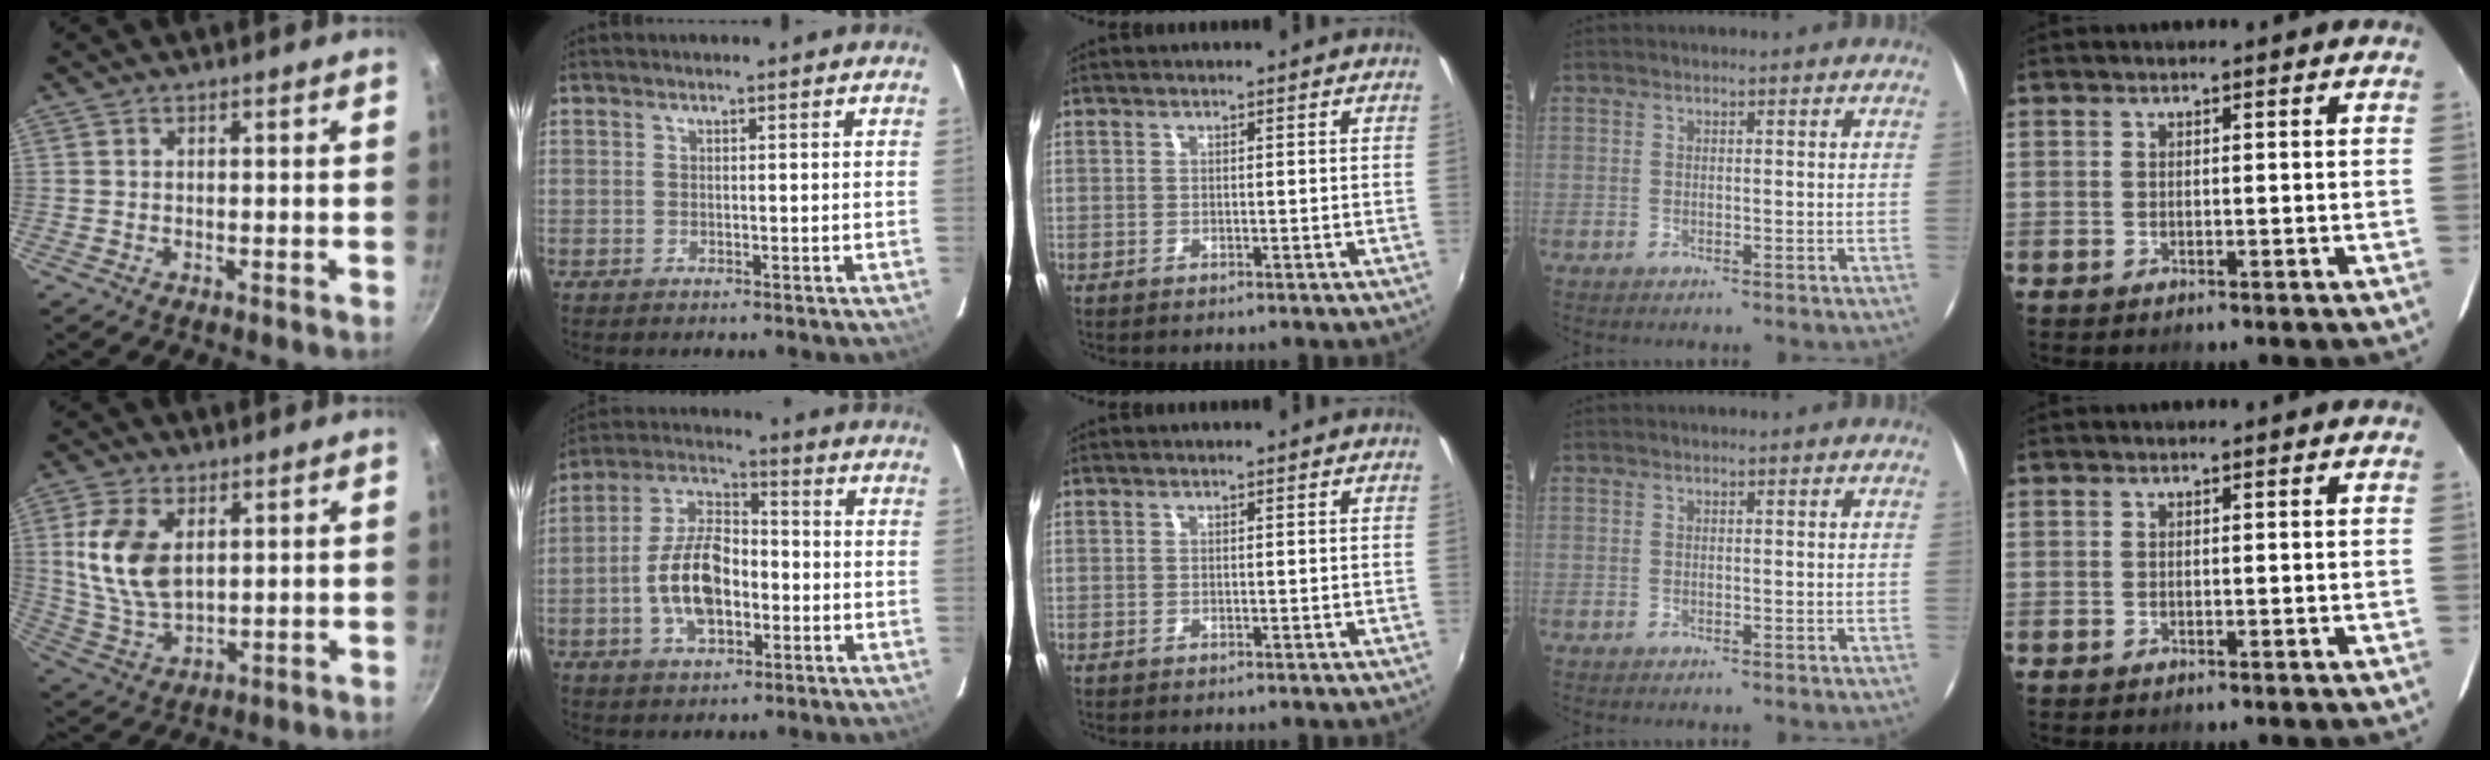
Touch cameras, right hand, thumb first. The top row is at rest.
{"thumb": {"total": 12.4, "force": [3.1, 7.4, 9.5], "torque": [-0.181, -0.019, 0.069]}, "index": {"total": 12.5, "force": [-3.2, 6.9, 10.0], "torque": [-0.200, 0.020, -0.056]}}